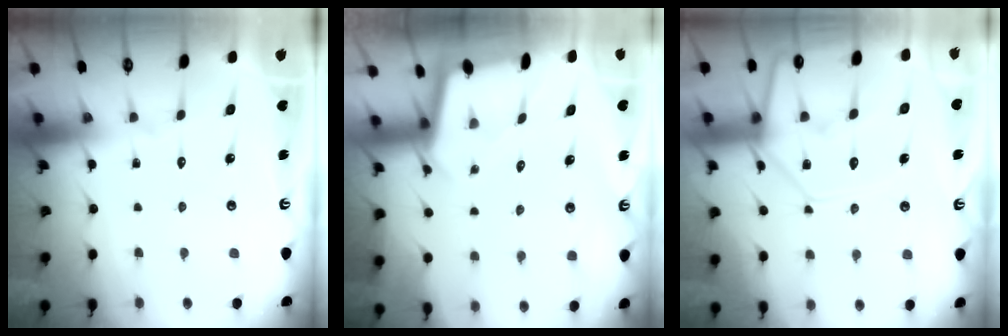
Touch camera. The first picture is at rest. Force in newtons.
{"total": 1.9, "press": 1.9, "slide": 0.2}
{"total": 13.0, "press": 13.0, "slide": 0.9}